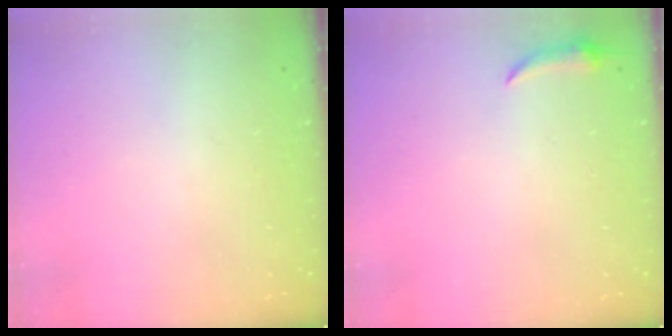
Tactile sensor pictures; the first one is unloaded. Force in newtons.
{"total": 3.8, "press": 3.7, "slide": 0.8}